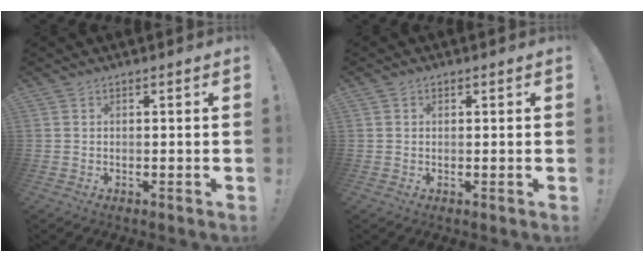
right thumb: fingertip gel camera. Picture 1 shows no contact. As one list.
[{"total": 0.6, "force": [0.3, 0.6, 0.1], "torque": [0.003, 0.000, 0.004]}]